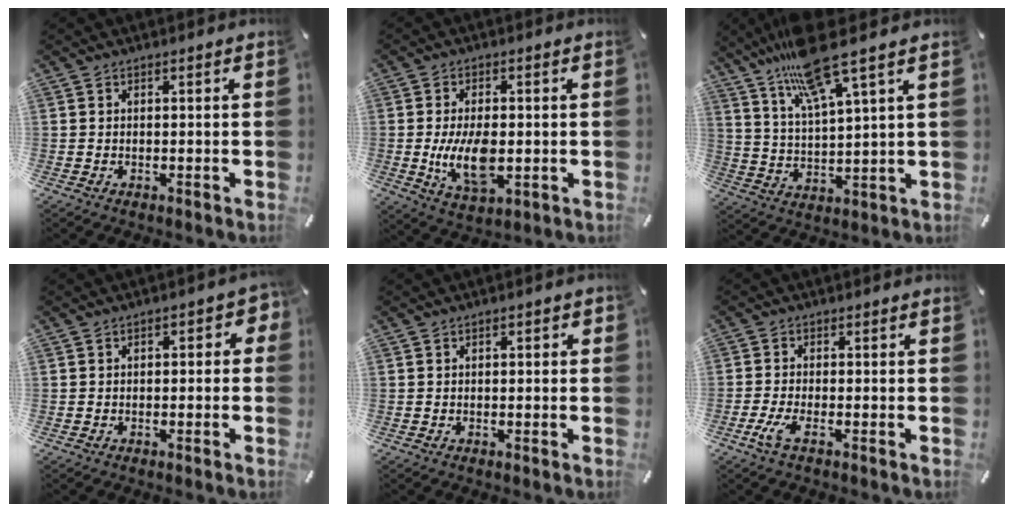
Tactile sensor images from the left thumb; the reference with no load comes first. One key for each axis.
{"total": 10.1, "fx": -1.2, "fy": 5.3, "fz": 8.5, "tx": -0.179, "ty": -0.013, "tz": -0.020}
{"total": 14.6, "fx": 10.7, "fy": 2.5, "fz": 9.6, "tx": -0.191, "ty": -0.044, "tz": 0.182}
{"total": 2.8, "fx": -0.8, "fy": 1.7, "fz": 2.0, "tx": -0.030, "ty": 0.010, "tz": -0.019}
{"total": 1.1, "fx": -0.1, "fy": 0.7, "fz": 0.8, "tx": -0.015, "ty": 0.005, "tz": -0.004}
{"total": 4.0, "fx": -1.7, "fy": 1.0, "fz": 3.5, "tx": -0.084, "ty": -0.011, "tz": -0.035}